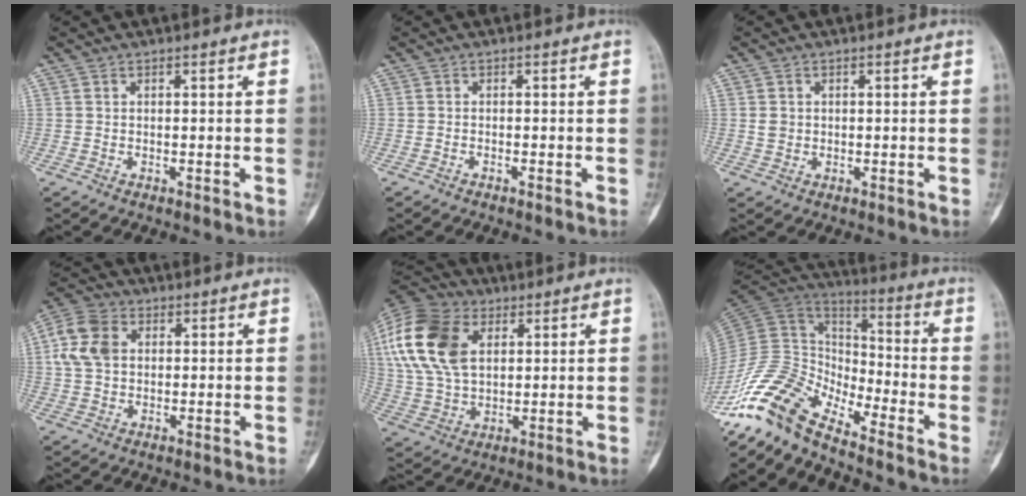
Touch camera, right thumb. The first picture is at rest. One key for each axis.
{"total": 0.6, "fx": -0.6, "fy": -0.1, "fz": 0.3, "tx": -0.007, "ty": 0.008, "tz": -0.009}
{"total": 1.8, "fx": 0.2, "fy": 1.6, "fz": 0.7, "tx": -0.004, "ty": 0.003, "tz": 0.006}
{"total": 9.0, "fx": 1.9, "fy": 6.5, "fz": 5.9, "tx": -0.117, "ty": 0.014, "tz": 0.032}
{"total": 20.2, "fx": 6.2, "fy": 13.4, "fz": 13.9, "tx": -0.285, "ty": 0.004, "tz": 0.112}
{"total": 14.7, "fx": -11.9, "fy": 4.7, "fz": 7.2, "tx": -0.141, "ty": 0.089, "tz": -0.244}